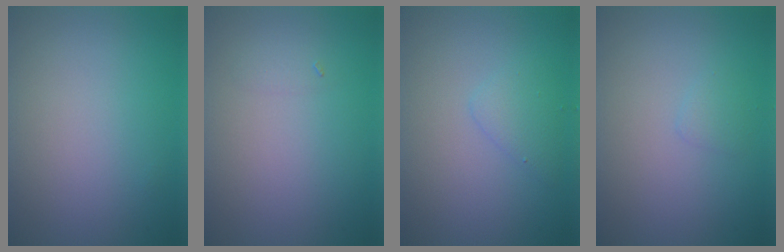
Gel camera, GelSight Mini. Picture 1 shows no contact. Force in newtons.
{"total": 0.6, "press": 0.6, "slide": 0.0}
{"total": 1.7, "press": 1.6, "slide": 0.1}
{"total": 0.8, "press": 0.8, "slide": 0.1}